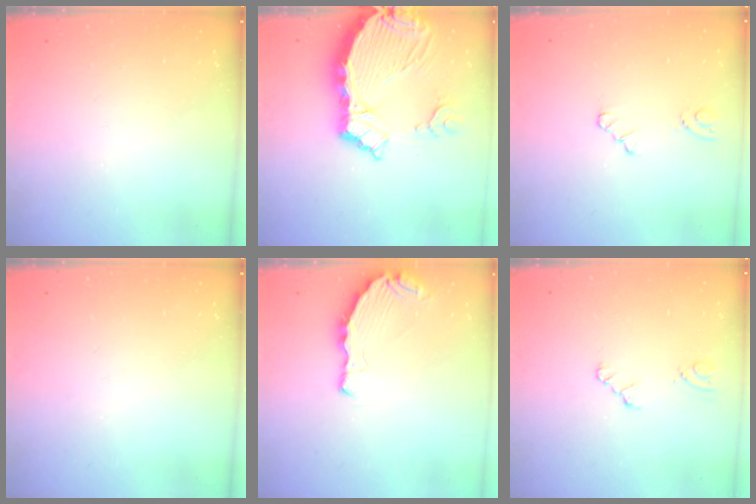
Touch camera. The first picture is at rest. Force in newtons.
{"total": 11.6, "press": 11.5, "slide": 1.5}
{"total": 2.8, "press": 2.7, "slide": 0.4}
{"total": 0.0}
{"total": 7.5, "press": 5.6, "slide": 4.9}
{"total": 1.2, "press": 1.2, "slide": 0.2}